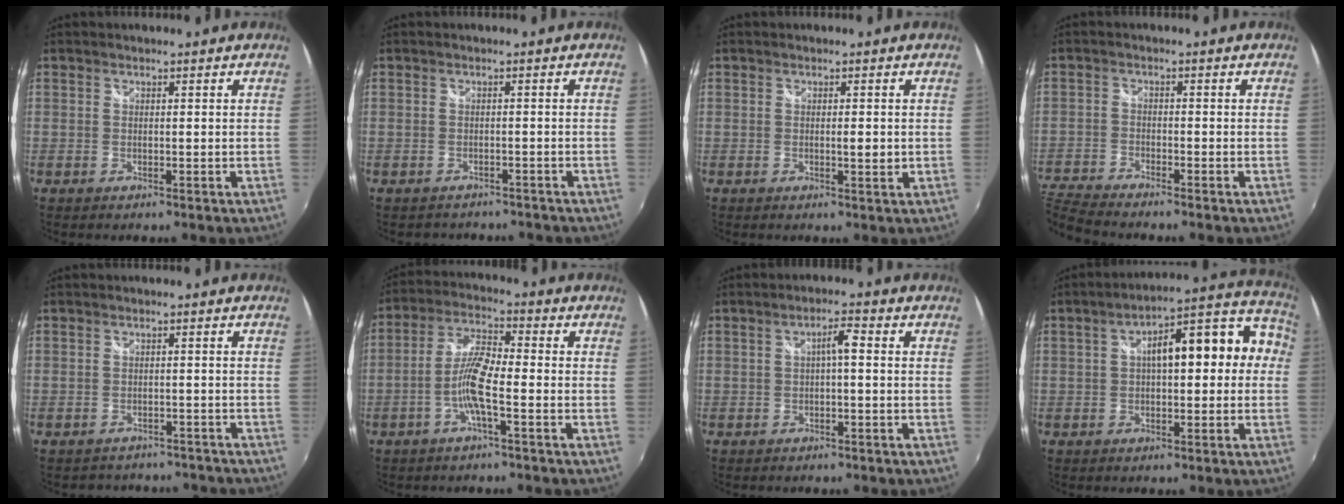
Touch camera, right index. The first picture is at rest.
{"total": 4.8, "force": [-4.3, 1.7, 1.2], "torque": [-0.027, -0.014, -0.054]}
{"total": 1.7, "force": [0.1, 0.4, 1.6], "torque": [-0.025, 0.001, 0.005]}
{"total": 7.7, "force": [-7.3, 0.4, 2.5], "torque": [-0.079, -0.025, -0.144]}
{"total": 9.3, "force": [-8.3, 3.4, 2.4], "torque": [-0.053, -0.004, -0.098]}
{"total": 7.1, "force": [-2.6, 0.9, 6.5], "torque": [-0.141, 0.011, -0.050]}
{"total": 2.7, "force": [-0.1, 0.1, 2.7], "torque": [-0.049, 0.009, -0.002]}
{"total": 14.0, "force": [0.8, 5.1, 13.0], "torque": [-0.188, 0.048, 0.013]}